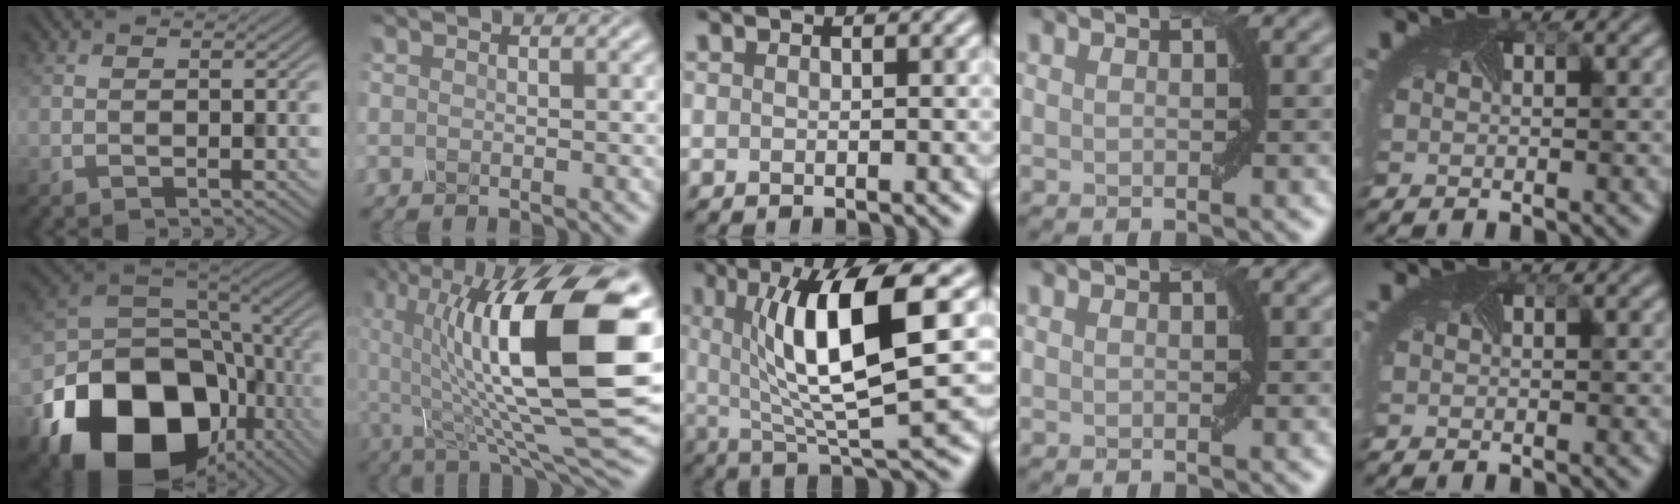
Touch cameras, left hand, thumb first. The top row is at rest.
{"thumb": {"total": 21.4, "force": [-9.1, 15.4, 11.6], "torque": [-0.268, -0.055, -0.130]}, "index": {"total": 16.7, "force": [1.8, 5.7, 15.6], "torque": [-0.254, 0.014, 0.028]}, "middle": {"total": 10.6, "force": [2.0, 2.6, 10.1], "torque": [-0.148, -0.006, 0.040]}}